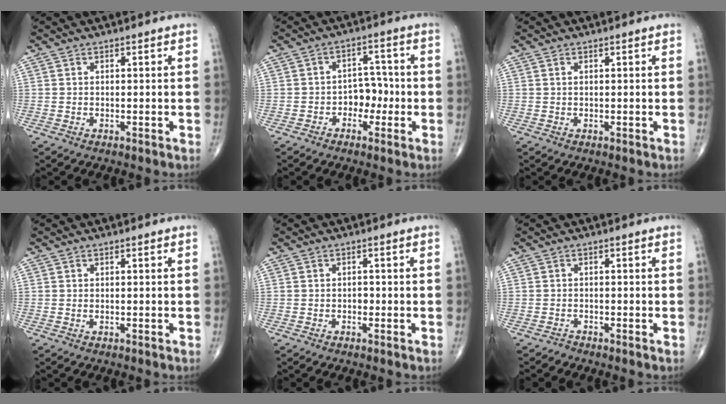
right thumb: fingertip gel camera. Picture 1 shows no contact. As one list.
[{"total": 4.9, "force": [-1.5, 3.7, 2.9], "torque": [-0.010, 0.024, -0.032]}, {"total": 0.0}, {"total": 0.0}, {"total": 1.4, "force": [-0.4, 1.0, 0.9], "torque": [-0.005, 0.005, -0.010]}, {"total": 0.7, "force": [-0.7, 0.0, -0.1], "torque": [0.004, -0.004, -0.017]}]